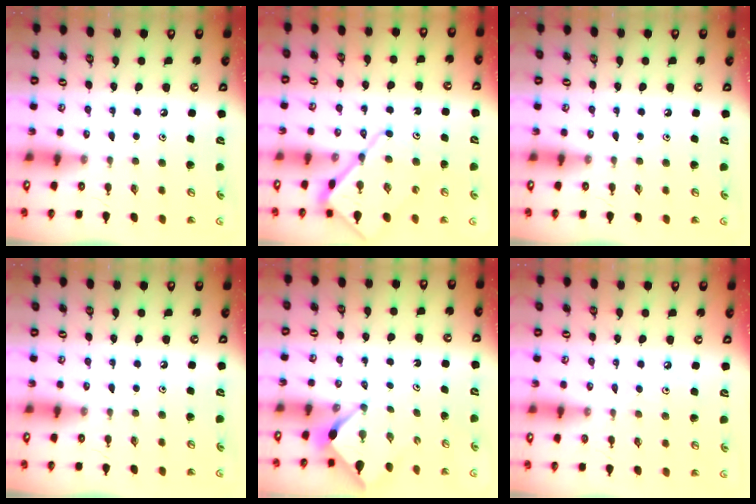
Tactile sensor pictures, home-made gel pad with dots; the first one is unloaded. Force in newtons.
{"total": 11.3, "press": 11.3, "slide": 1.1}
{"total": 0.0}
{"total": 0.0}
{"total": 2.5, "press": 2.5, "slide": 0.3}
{"total": 3.7, "press": 3.7, "slide": 0.6}